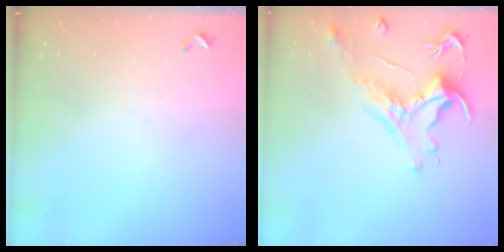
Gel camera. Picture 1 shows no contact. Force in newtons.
{"total": 1.5, "press": 0.7, "slide": 1.3}